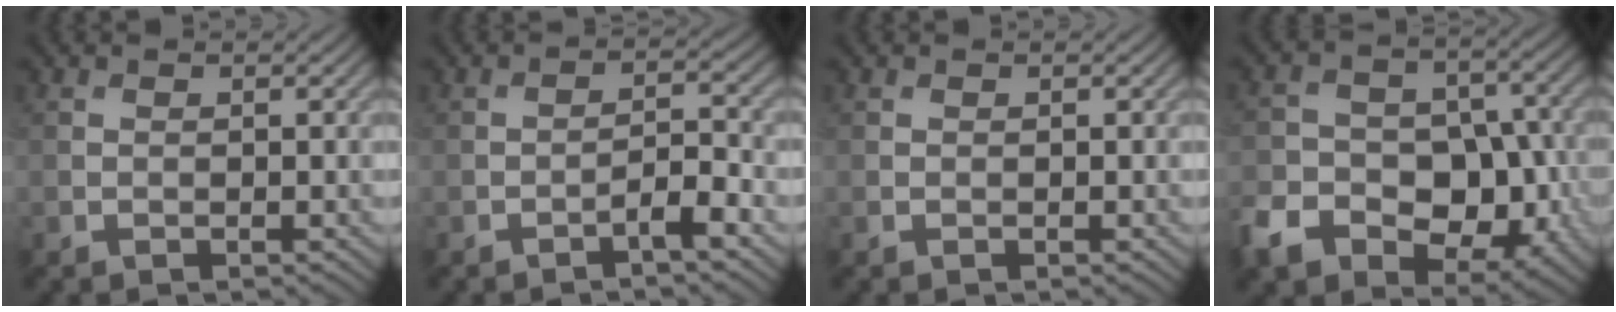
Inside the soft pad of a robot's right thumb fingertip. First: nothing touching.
{"total": 3.0, "force": [-1.8, 0.6, 2.3], "torque": [-0.043, 0.010, -0.038]}
{"total": 0.0}
{"total": 11.3, "force": [-4.9, 7.7, 6.6], "torque": [-0.125, -0.019, -0.092]}